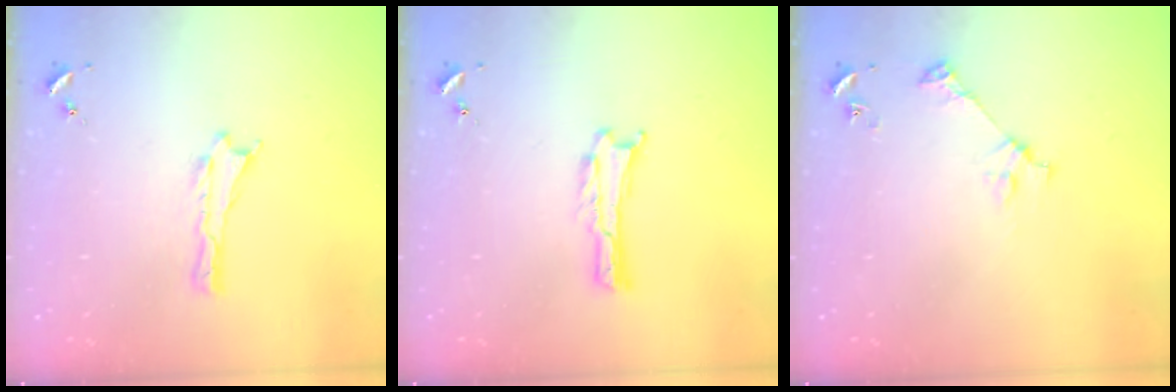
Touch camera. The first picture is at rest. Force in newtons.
{"total": 0.0}
{"total": 3.6, "press": 3.6, "slide": 0.4}